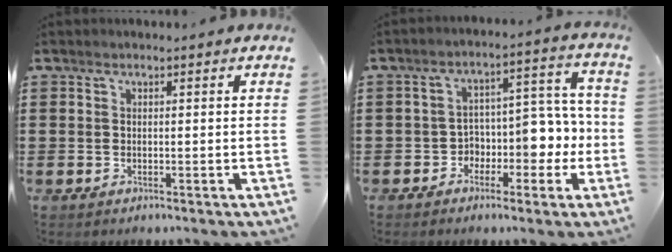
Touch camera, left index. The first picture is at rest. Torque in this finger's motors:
{"motor_torque": [0.26, 0.15, 0.43, 0.05]}